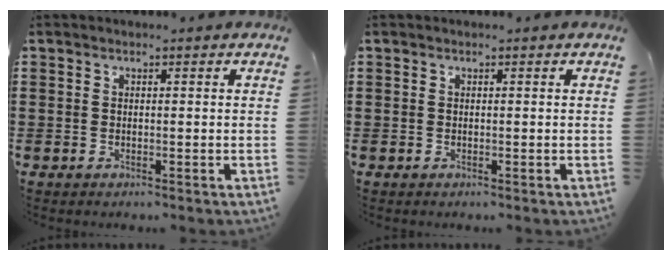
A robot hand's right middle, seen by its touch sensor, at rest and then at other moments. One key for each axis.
{"total": 0.0}